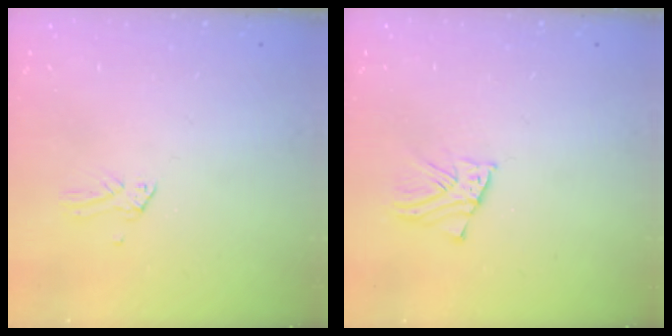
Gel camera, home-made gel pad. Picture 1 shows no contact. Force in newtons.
{"total": 2.5, "press": 2.5, "slide": 0.2}